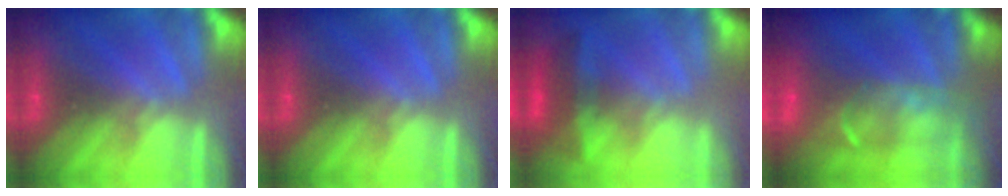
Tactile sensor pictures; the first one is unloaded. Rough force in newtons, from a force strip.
{"total": 0.0}
{"total": 3.4}
{"total": 6.1}